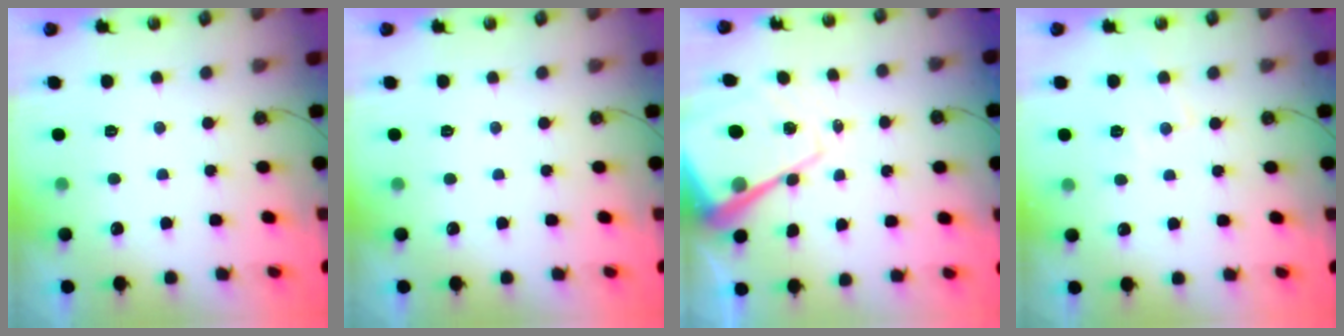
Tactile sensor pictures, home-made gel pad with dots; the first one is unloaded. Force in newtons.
{"total": 0.0}
{"total": 17.0, "press": 16.9, "slide": 1.8}
{"total": 4.3, "press": 4.3, "slide": 0.6}